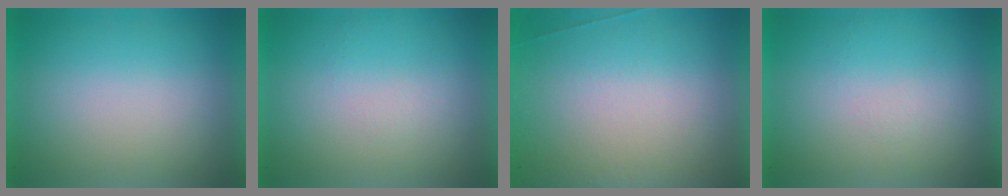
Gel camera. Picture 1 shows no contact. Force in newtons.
{"total": 1.0}
{"total": 6.9}
{"total": 1.1}